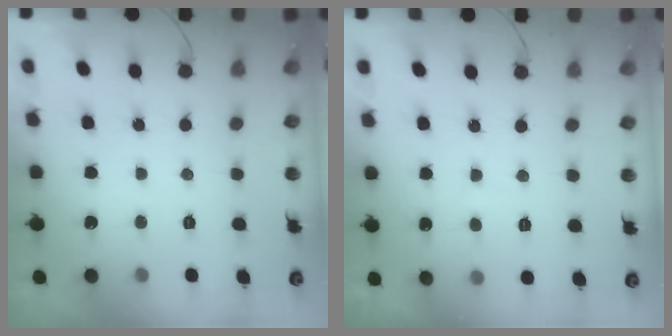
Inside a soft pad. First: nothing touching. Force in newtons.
{"total": 2.6, "press": 2.6, "slide": 0.2}